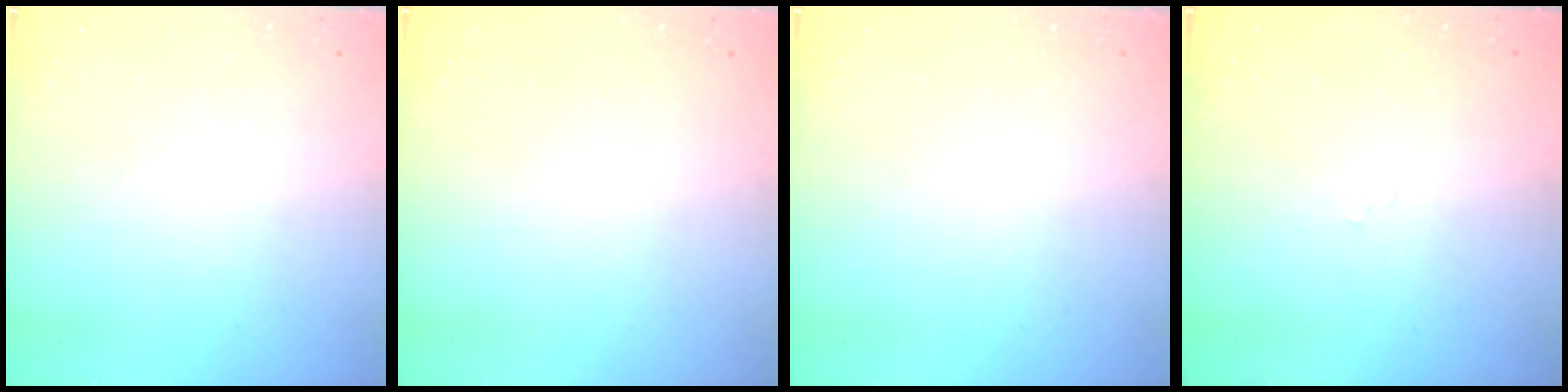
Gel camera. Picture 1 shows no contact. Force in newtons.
{"total": 1.1, "press": 1.1, "slide": 0.1}
{"total": 0.0}
{"total": 6.8, "press": 6.7, "slide": 0.6}